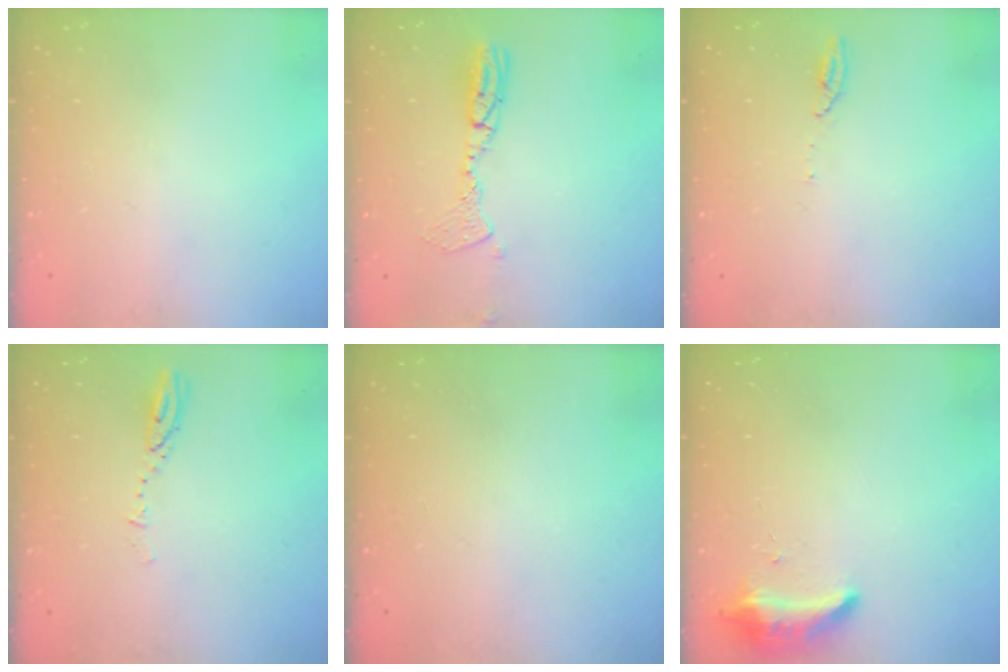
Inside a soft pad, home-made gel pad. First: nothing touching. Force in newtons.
{"total": 10.0, "press": 9.7, "slide": 2.6}
{"total": 3.5, "press": 3.5, "slide": 0.3}
{"total": 3.1, "press": 3.1, "slide": 0.4}
{"total": 0.0}
{"total": 8.4, "press": 8.4, "slide": 0.4}